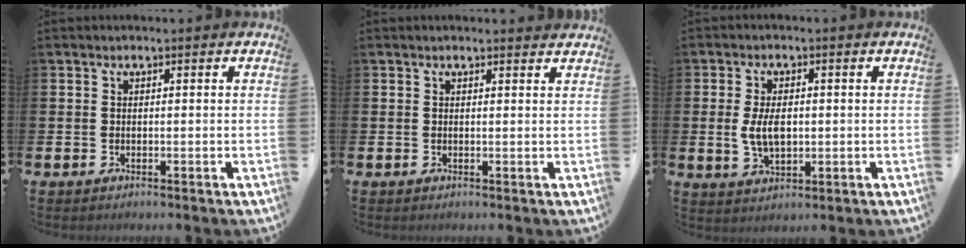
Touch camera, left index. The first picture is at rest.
{"total": 0.8, "force": [0.8, 0.1, 0.2], "torque": [0.011, -0.004, 0.012]}
{"total": 4.8, "force": [0.3, 2.7, 4.0], "torque": [-0.070, 0.000, -0.001]}